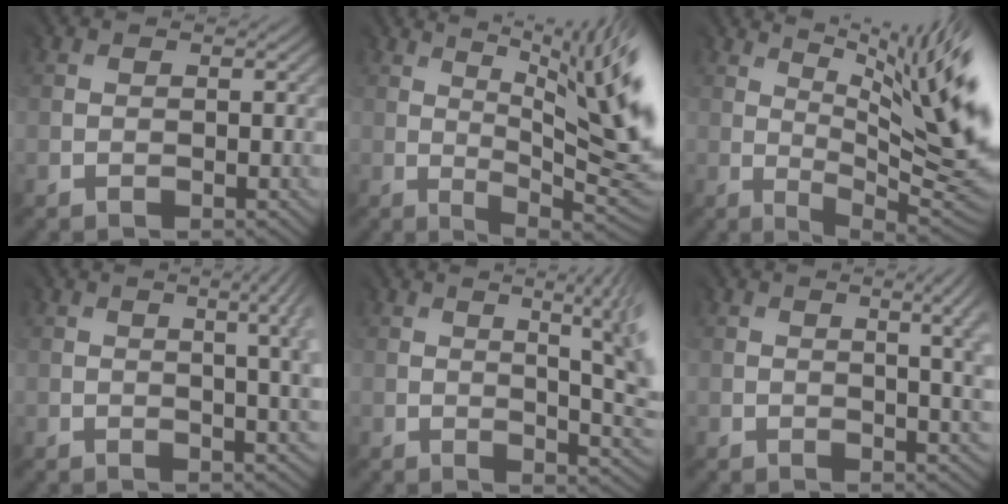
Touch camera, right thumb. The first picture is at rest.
{"total": 11.4, "force": [3.8, 2.2, 10.5], "torque": [-0.136, 0.022, 0.068]}
{"total": 13.6, "force": [5.0, 2.8, 12.4], "torque": [-0.155, 0.021, 0.094]}
{"total": 7.4, "force": [1.4, 2.7, 6.8], "torque": [-0.046, 0.032, 0.004]}
{"total": 9.5, "force": [1.6, 2.6, 9.0], "torque": [-0.098, 0.031, 0.025]}
{"total": 6.5, "force": [1.2, 2.5, 5.9], "torque": [-0.040, 0.021, 0.005]}